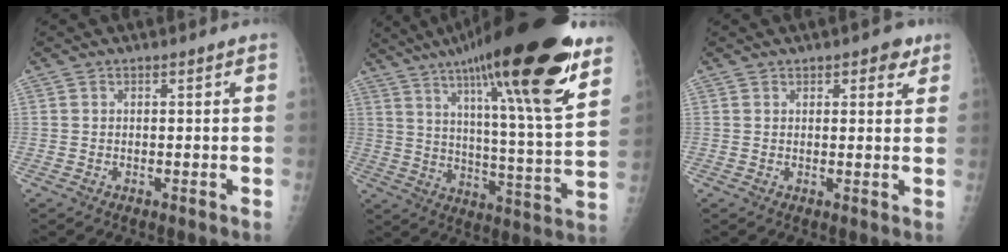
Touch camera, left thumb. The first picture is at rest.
{"total": 29.4, "force": [18.6, 4.4, 22.3], "torque": [-0.334, -0.055, 0.288]}
{"total": 3.5, "force": [2.0, 1.8, 2.1], "torque": [-0.006, -0.006, 0.023]}